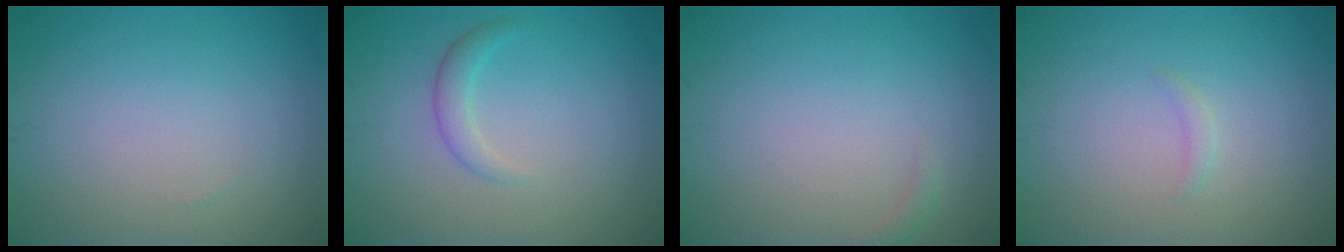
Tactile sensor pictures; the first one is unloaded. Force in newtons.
{"total": 1.7, "press": 1.7, "slide": 0.1}
{"total": 0.6, "press": 0.6, "slide": 0.2}
{"total": 0.7, "press": 0.7, "slide": 0.1}